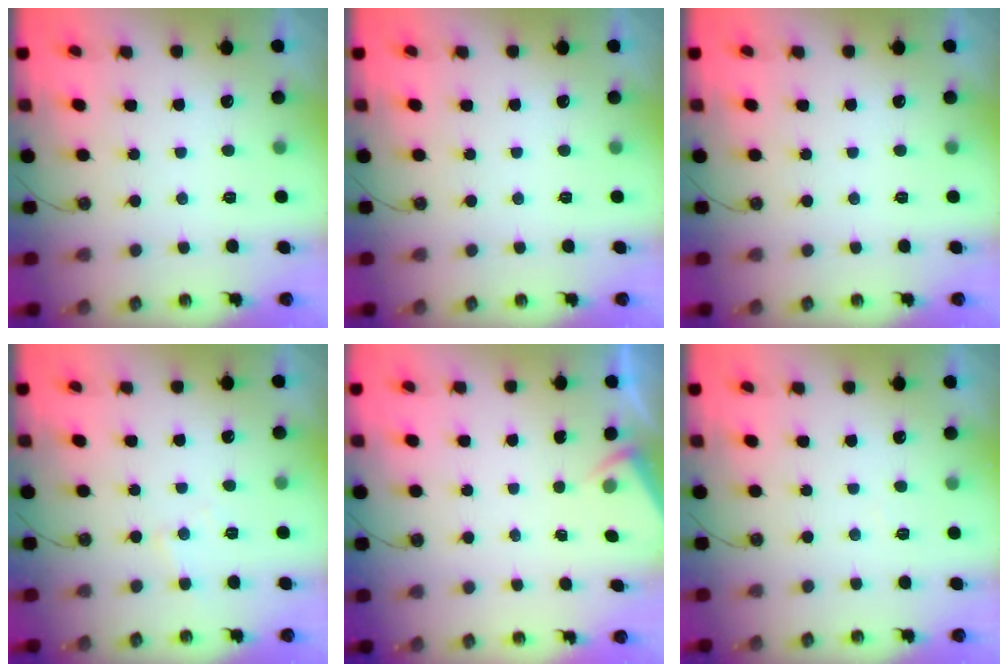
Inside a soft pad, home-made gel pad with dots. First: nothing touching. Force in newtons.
{"total": 0.0}
{"total": 0.0}
{"total": 6.2, "press": 6.2, "slide": 0.7}
{"total": 2.1, "press": 2.1, "slide": 0.3}
{"total": 3.6, "press": 3.6, "slide": 0.6}